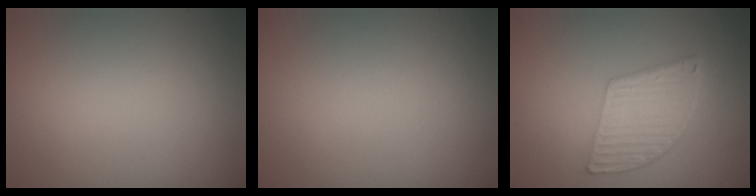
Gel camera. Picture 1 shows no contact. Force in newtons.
{"total": 0.0}
{"total": 5.6, "press": 3.9, "slide": 4.0}